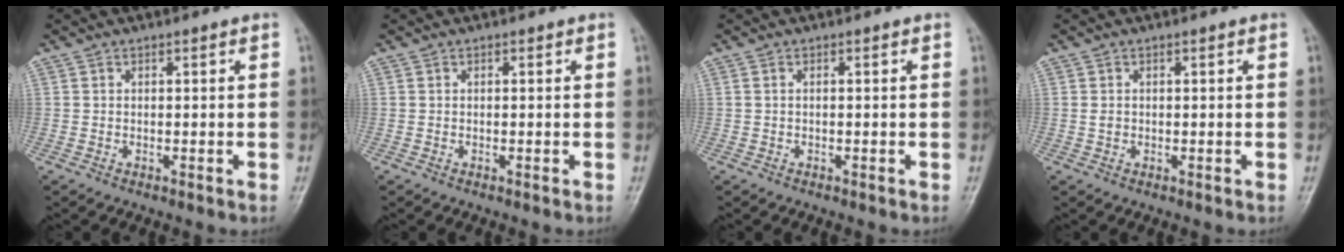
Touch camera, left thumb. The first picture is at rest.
{"total": 0.0}
{"total": 0.0}
{"total": 1.0, "force": [0.2, 0.6, 0.7], "torque": [-0.014, 0.007, 0.008]}